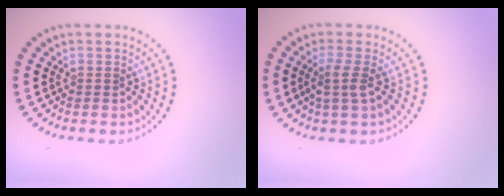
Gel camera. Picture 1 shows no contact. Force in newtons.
{"total": 1.9, "press": 1.5, "slide": 1.1}